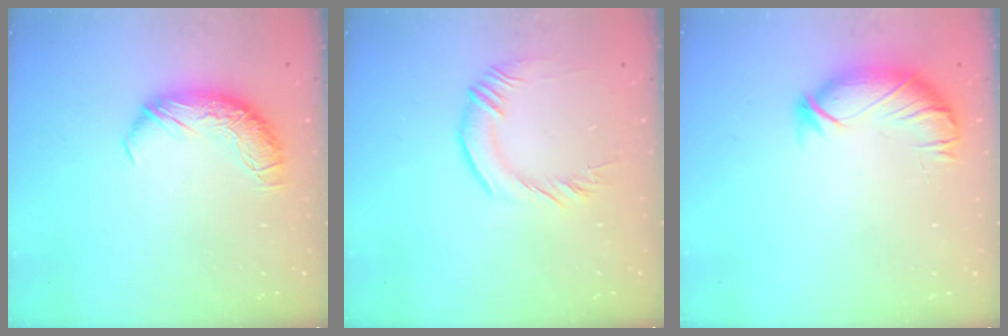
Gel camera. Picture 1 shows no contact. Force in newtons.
{"total": 1.2, "press": 0.8, "slide": 0.9}
{"total": 3.7, "press": 3.2, "slide": 1.8}